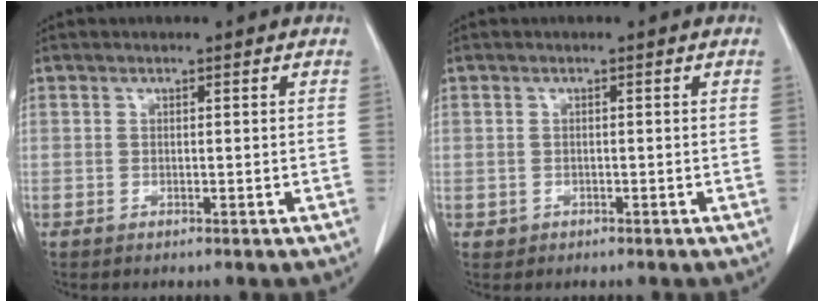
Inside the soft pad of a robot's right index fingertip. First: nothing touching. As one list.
[{"total": 1.0, "force": [-0.4, 0.9, -0.1], "torque": [0.000, 0.004, -0.004]}]